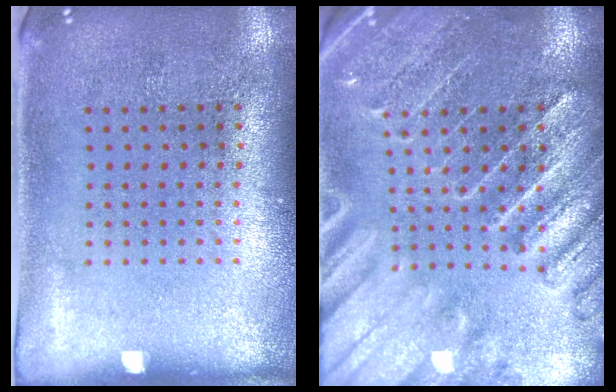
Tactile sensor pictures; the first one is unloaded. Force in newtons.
{"total": 3.0, "press": 2.9, "slide": 0.9}